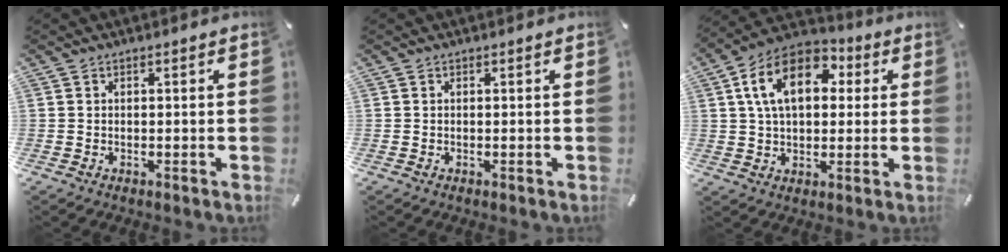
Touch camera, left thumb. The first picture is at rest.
{"total": 0.0}
{"total": 14.7, "force": [4.3, 9.6, 10.4], "torque": [-0.197, 0.010, 0.072]}